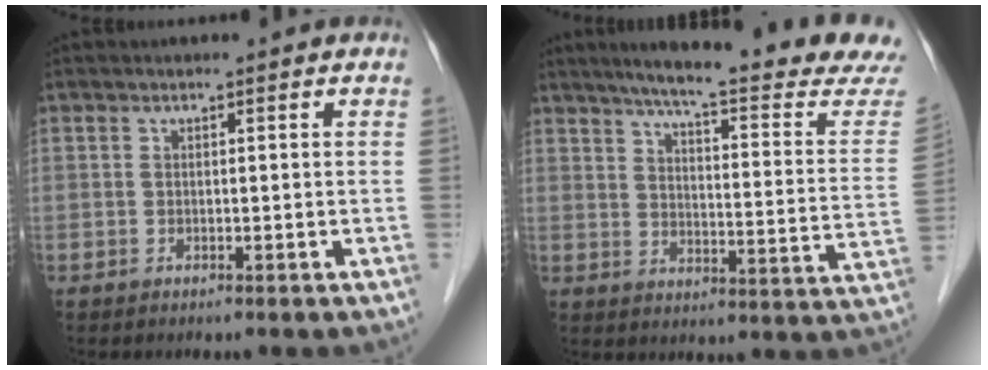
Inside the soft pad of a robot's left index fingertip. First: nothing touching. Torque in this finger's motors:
{"motor_torque": [-0.24, -0.38, 0.36, 0.08]}